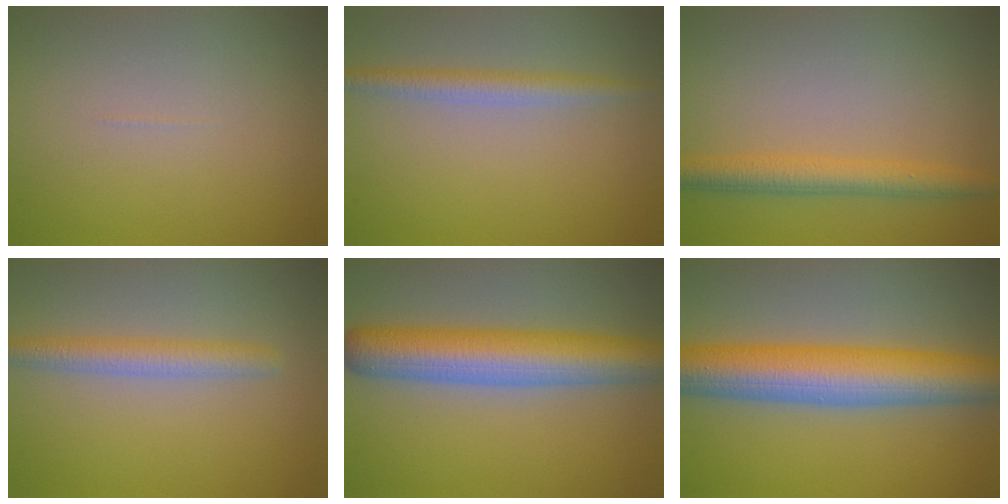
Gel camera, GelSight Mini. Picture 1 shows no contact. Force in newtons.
{"total": 2.4, "press": 2.4, "slide": 0.1}
{"total": 3.6, "press": 3.5, "slide": 0.2}
{"total": 2.9, "press": 2.9, "slide": 0.1}
{"total": 8.0, "press": 8.0, "slide": 0.3}
{"total": 9.6, "press": 9.6, "slide": 0.1}